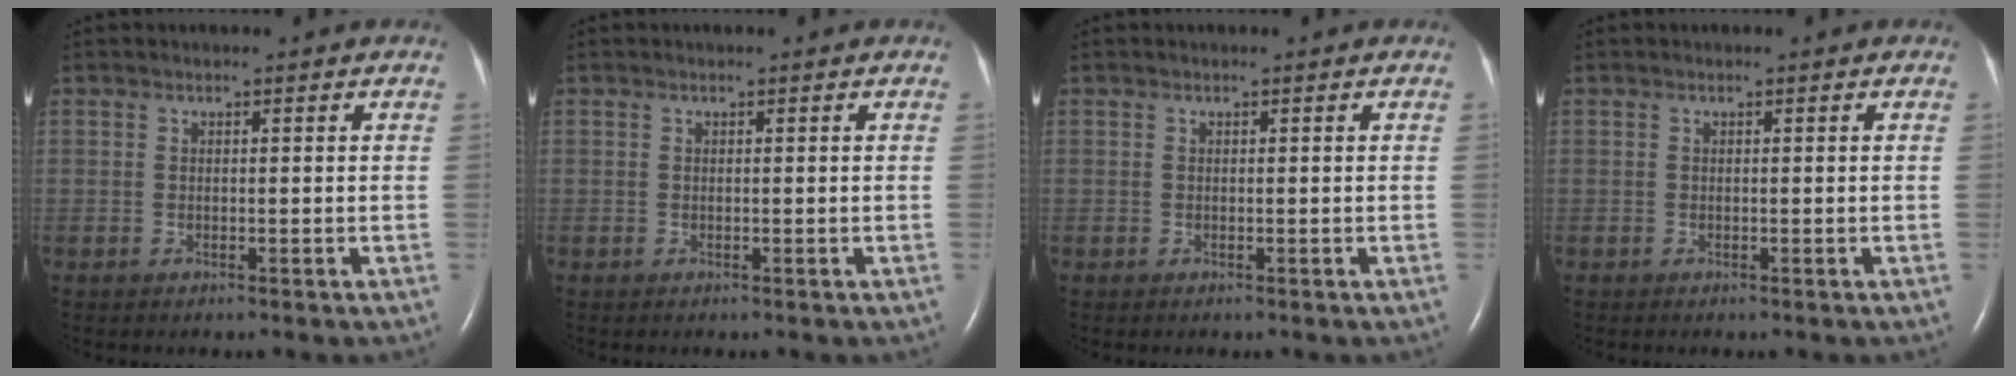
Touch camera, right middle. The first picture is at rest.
{"total": 0.0}
{"total": 0.0}
{"total": 0.0}